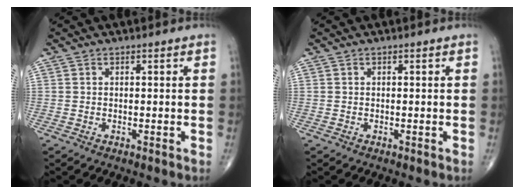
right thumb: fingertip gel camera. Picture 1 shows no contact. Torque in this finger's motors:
{"motor_torque": [0.00, -0.01, -0.03, 0.01, 0.02]}